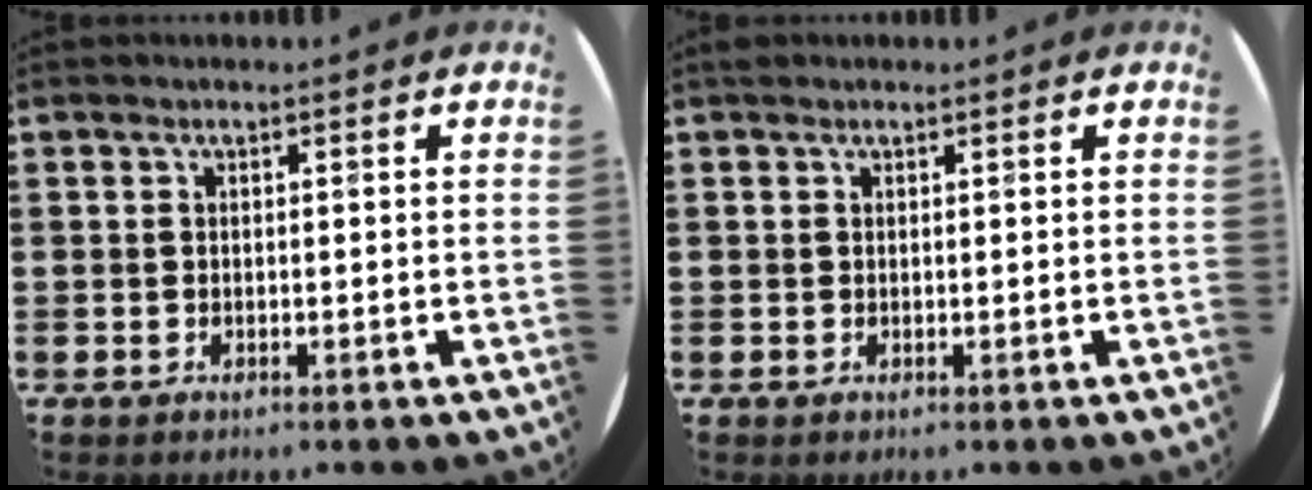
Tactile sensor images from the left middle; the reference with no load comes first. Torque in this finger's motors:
{"motor_torque": [-0.01, 0.06, -0.01, 0.00]}